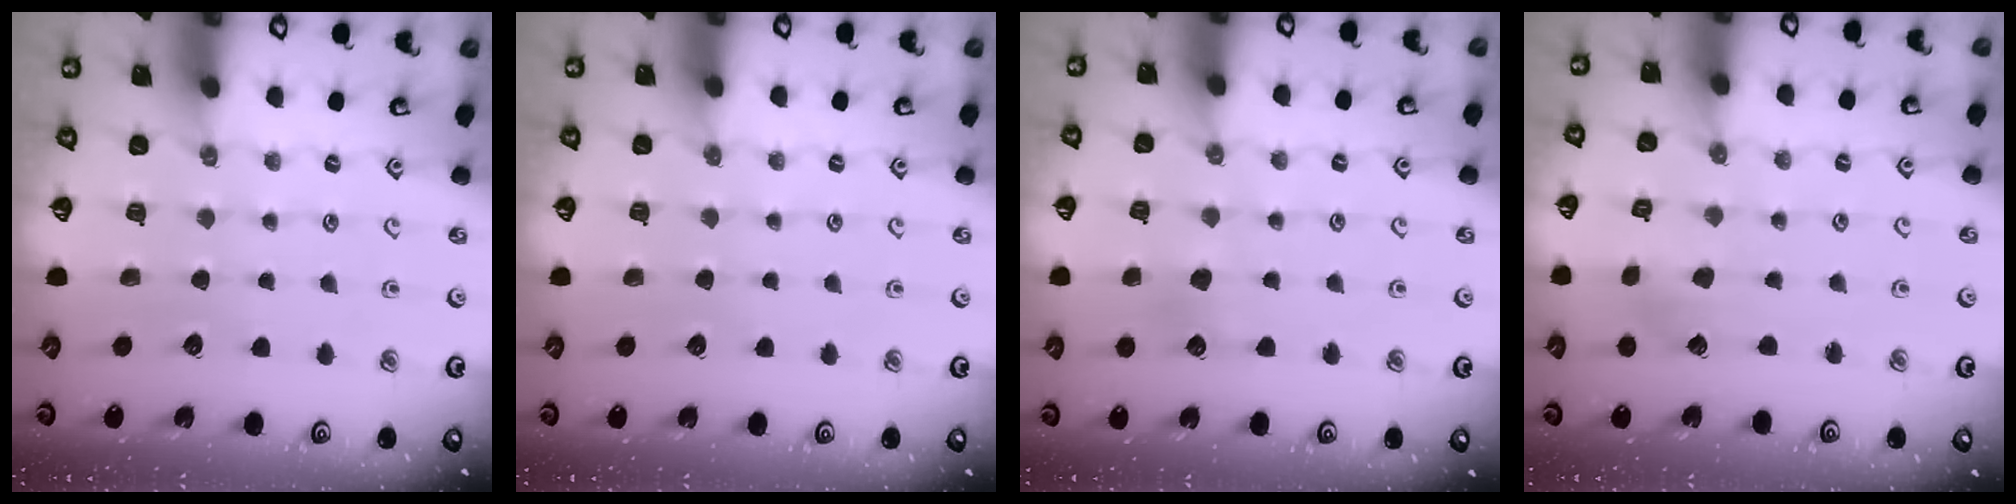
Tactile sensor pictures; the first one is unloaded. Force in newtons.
{"total": 0.0}
{"total": 3.9, "press": 3.7, "slide": 1.0}
{"total": 1.9, "press": 1.9, "slide": 0.2}